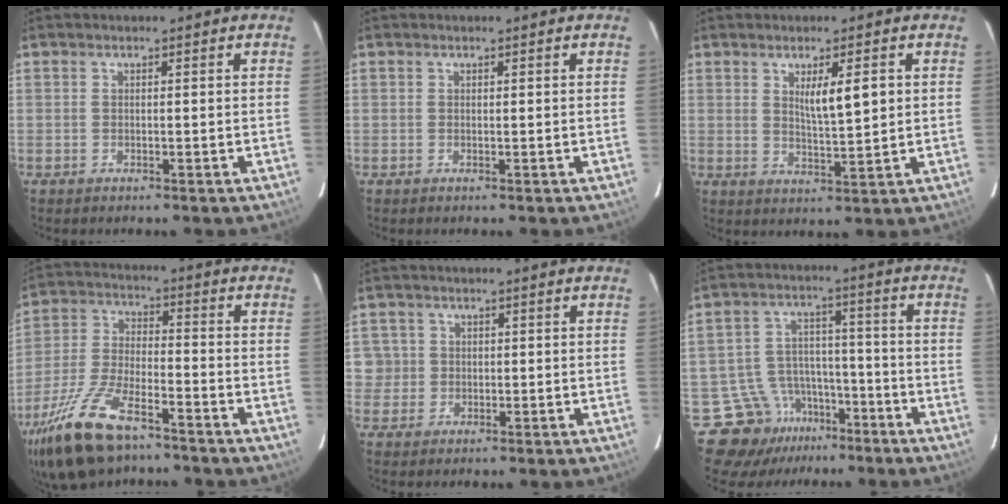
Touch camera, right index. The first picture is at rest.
{"total": 0.0}
{"total": 5.3, "force": [1.6, 0.7, 5.0], "torque": [-0.085, -0.009, 0.030]}
{"total": 14.1, "force": [-9.6, 4.3, 9.4], "torque": [-0.203, -0.015, -0.179]}
{"total": 3.3, "force": [0.4, 3.2, -0.5], "torque": [0.026, 0.009, 0.004]}
{"total": 11.0, "force": [-7.4, 8.1, 1.4], "torque": [-0.028, 0.058, -0.109]}